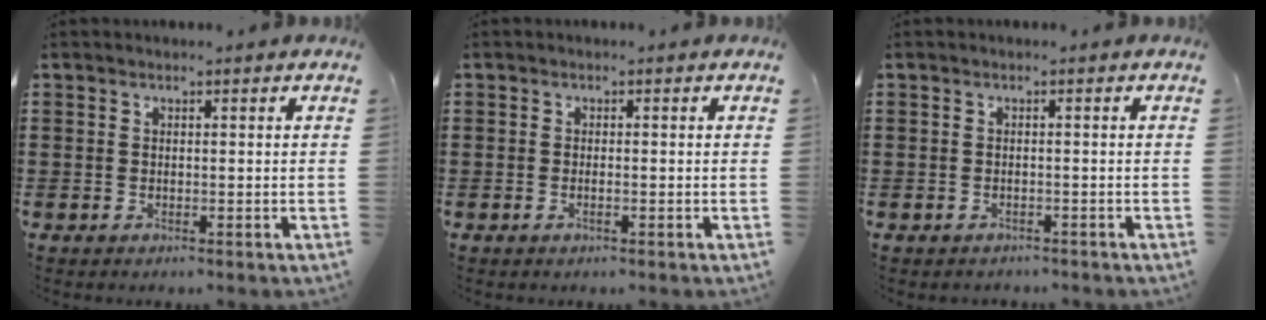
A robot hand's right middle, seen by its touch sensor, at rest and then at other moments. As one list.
[{"total": 0.7, "force": [-0.3, 0.1, 0.6], "torque": [-0.011, -0.002, -0.006]}, {"total": 0.8, "force": [-0.8, 0.3, 0.0], "torque": [-0.002, 0.001, -0.017]}]